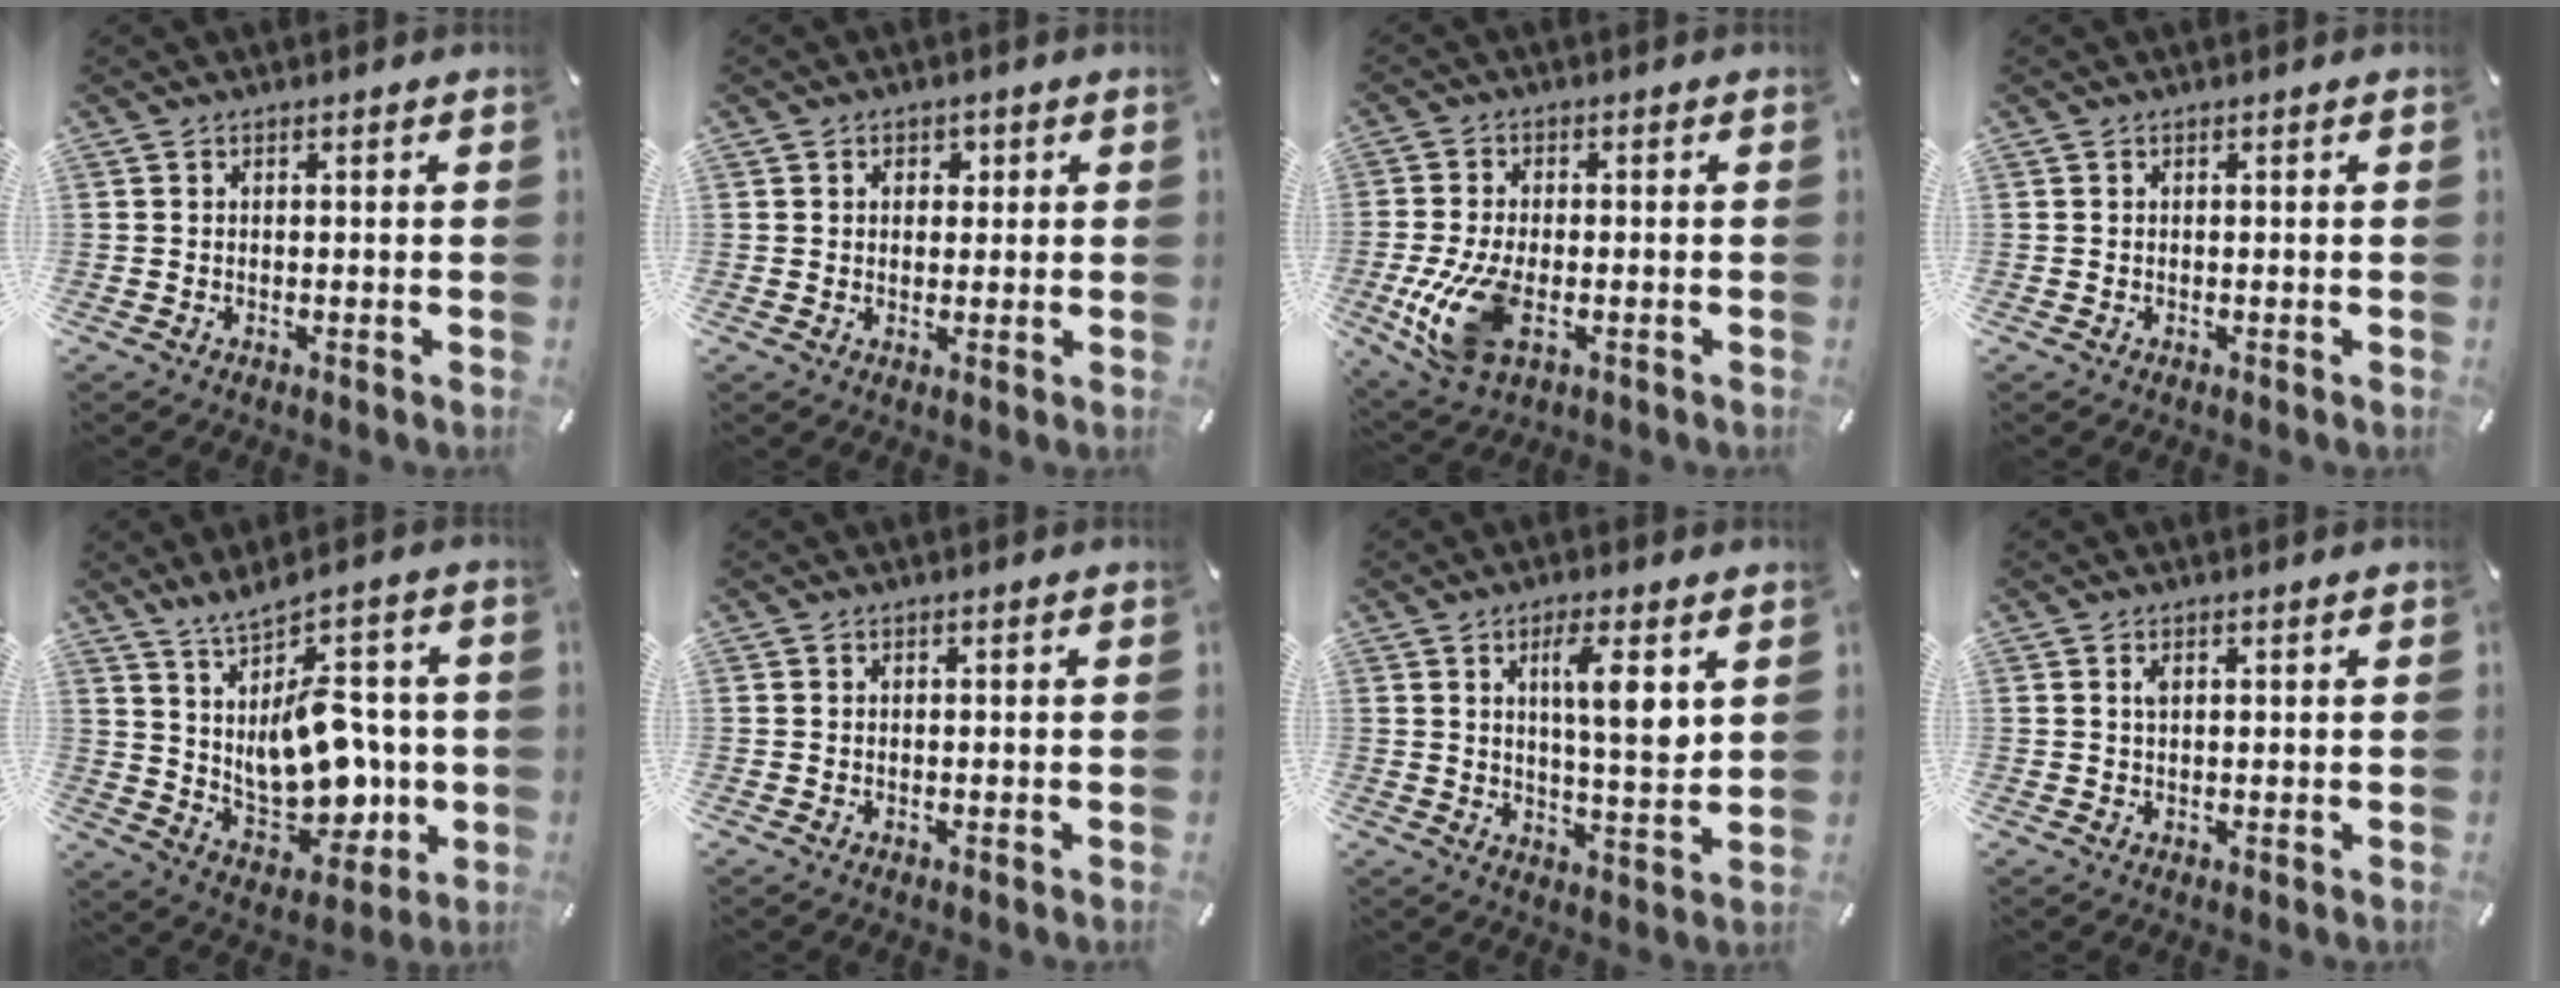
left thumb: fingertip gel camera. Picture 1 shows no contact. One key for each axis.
{"total": 2.4, "fx": 0.6, "fy": 2.3, "fz": 0.6, "tx": 0.000, "ty": 0.001, "tz": 0.003}
{"total": 12.3, "fx": -2.8, "fy": 6.8, "fz": 9.8, "tx": -0.224, "ty": -0.012, "tz": -0.047}
{"total": 0.0}
{"total": 15.4, "fx": 2.8, "fy": 9.9, "fz": 11.4, "tx": -0.173, "ty": -0.033, "tz": 0.059}
{"total": 0.0}
{"total": 8.6, "fx": 3.7, "fy": 1.8, "fz": 7.6, "tx": -0.123, "ty": -0.019, "tz": 0.054}
{"total": 1.4, "fx": 0.5, "fy": 0.5, "fz": 1.2, "tx": -0.024, "ty": 0.002, "tz": 0.009}